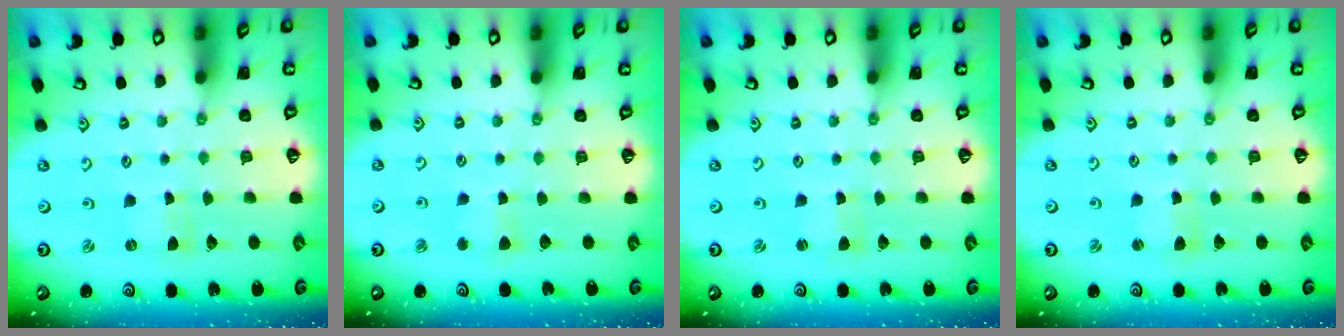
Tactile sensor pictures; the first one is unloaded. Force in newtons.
{"total": 3.1, "press": 3.1, "slide": 0.4}
{"total": 1.2, "press": 1.1, "slide": 0.3}
{"total": 2.2, "press": 2.2, "slide": 0.3}